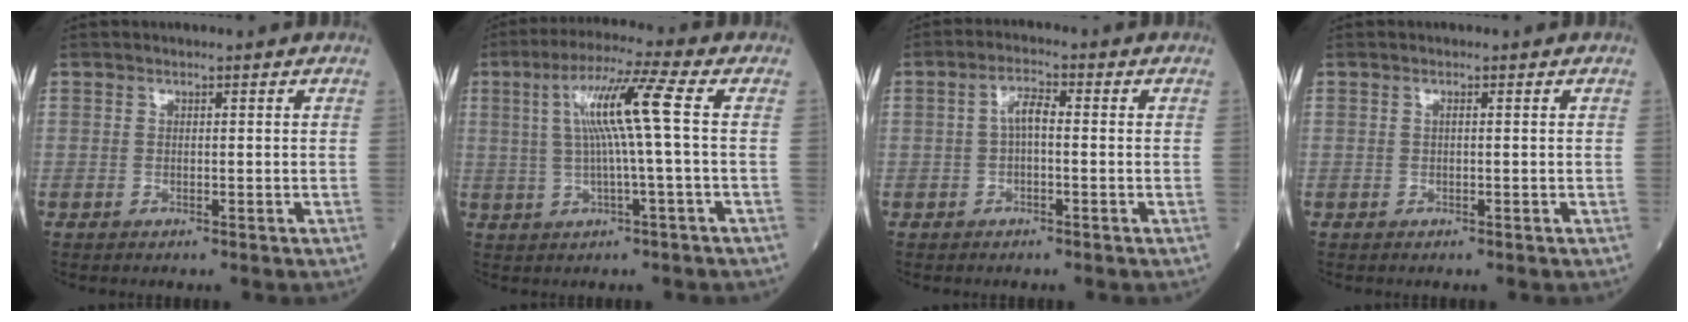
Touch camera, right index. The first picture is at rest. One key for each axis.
{"total": 9.3, "fx": 1.2, "fy": -1.2, "fz": 9.1, "tx": -0.173, "ty": 0.016, "tz": 0.024}
{"total": 3.2, "fx": 0.0, "fy": 1.2, "fz": 2.9, "tx": -0.053, "ty": 0.015, "tz": -0.002}
{"total": 0.0}